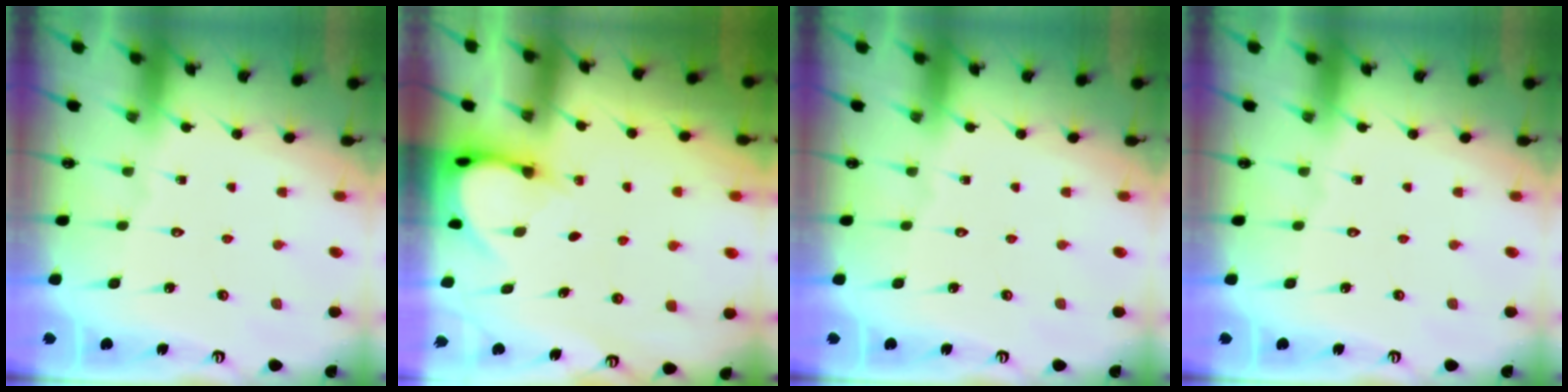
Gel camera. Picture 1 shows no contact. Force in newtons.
{"total": 3.9, "press": 3.9, "slide": 0.3}
{"total": 0.0}
{"total": 0.0}